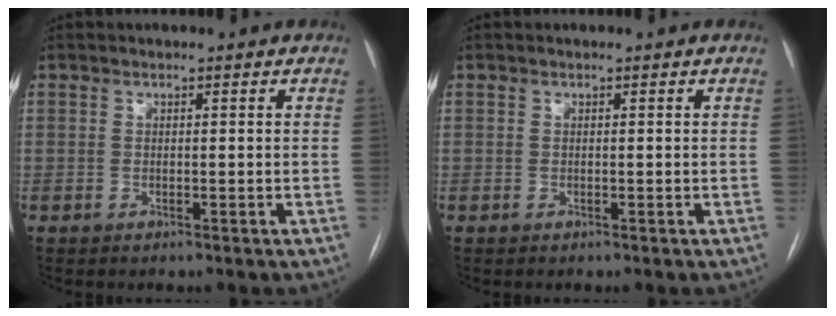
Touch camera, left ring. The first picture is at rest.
{"total": 0.0}